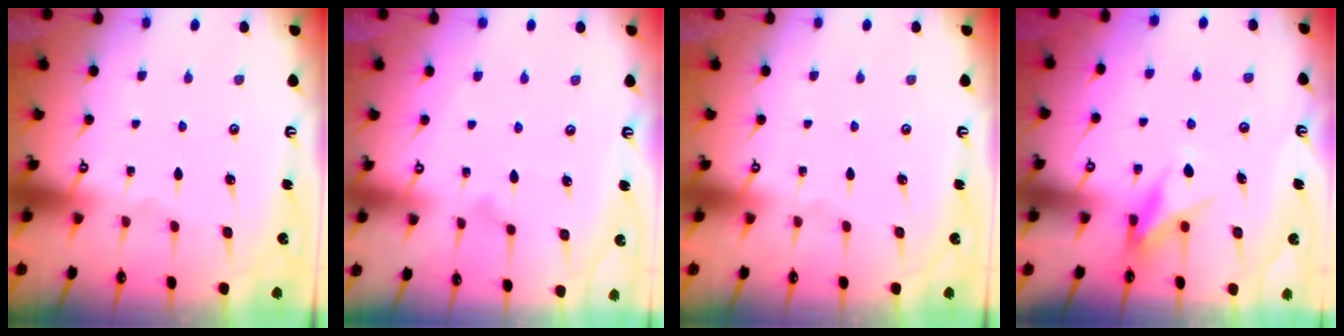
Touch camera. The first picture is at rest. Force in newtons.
{"total": 7.0, "press": 7.0, "slide": 0.3}
{"total": 0.0}
{"total": 9.3, "press": 9.2, "slide": 0.7}